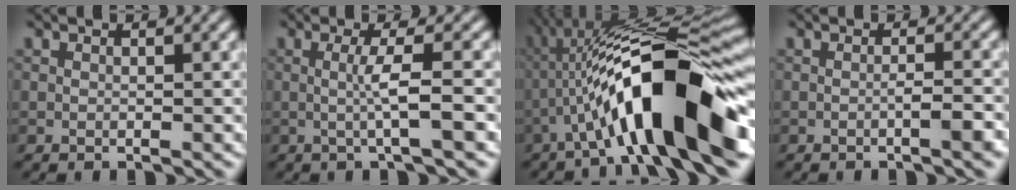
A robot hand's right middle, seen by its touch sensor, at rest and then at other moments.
{"total": 2.8, "force": [-0.5, 0.0, 2.8], "torque": [-0.056, 0.016, -0.008]}
{"total": 12.9, "force": [-3.9, 2.7, 12.0], "torque": [-0.209, 0.043, -0.057]}
{"total": 1.9, "force": [-1.0, 0.1, 1.6], "torque": [-0.027, 0.022, -0.013]}